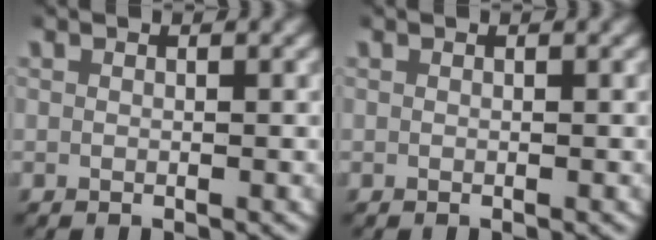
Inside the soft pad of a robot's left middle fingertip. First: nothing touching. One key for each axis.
{"total": 0.0}